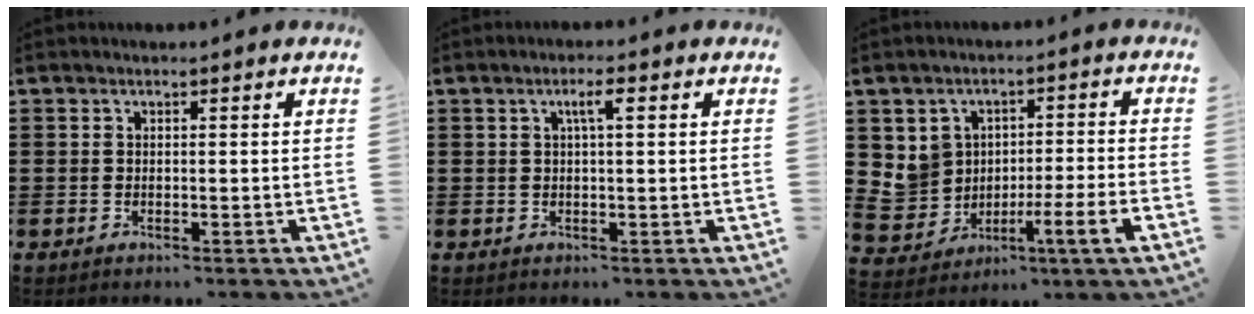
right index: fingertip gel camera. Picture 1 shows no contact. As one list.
[{"total": 2.5, "force": [0.8, 0.3, 2.4], "torque": [-0.048, 0.005, 0.011]}, {"total": 4.7, "force": [-1.3, 3.5, 2.8], "torque": [-0.080, -0.006, -0.028]}]